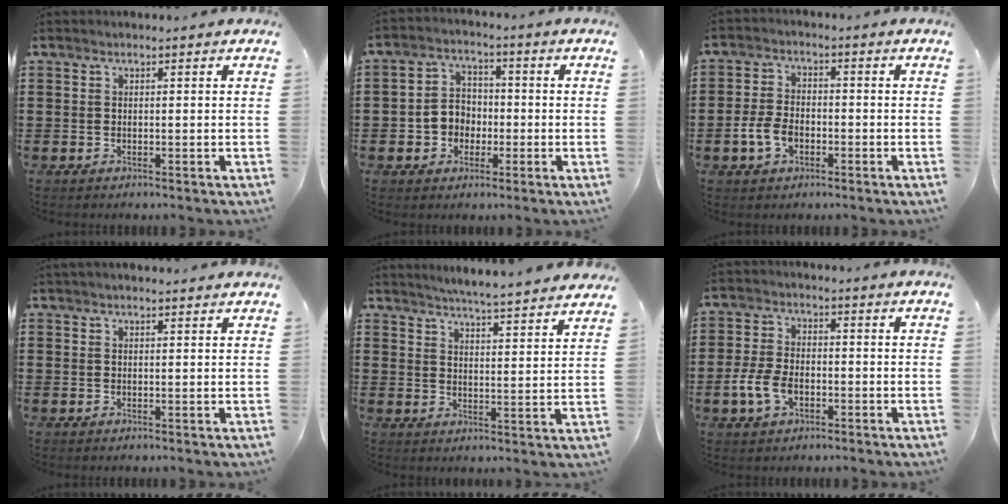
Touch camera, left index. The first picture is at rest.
{"total": 4.7, "force": [-1.7, 4.1, 1.6], "torque": [-0.042, 0.015, -0.036]}
{"total": 5.1, "force": [-1.9, 3.1, 3.6], "torque": [-0.082, 0.003, -0.039]}
{"total": 1.4, "force": [1.2, 0.1, 0.5], "torque": [-0.012, 0.002, 0.024]}
{"total": 4.5, "force": [4.4, -0.8, 0.7], "torque": [-0.032, -0.032, 0.075]}
{"total": 5.9, "force": [-2.0, 3.6, 4.3], "torque": [-0.100, 0.002, -0.042]}